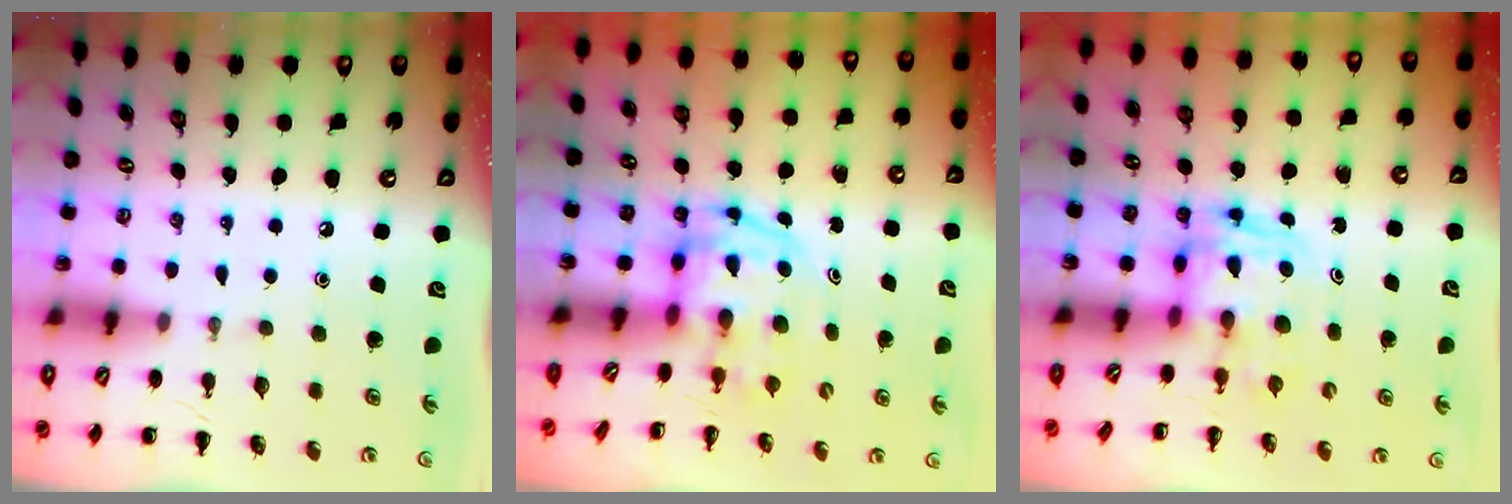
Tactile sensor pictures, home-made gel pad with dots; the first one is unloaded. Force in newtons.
{"total": 3.8, "press": 3.8, "slide": 0.6}
{"total": 2.6, "press": 2.6, "slide": 0.2}